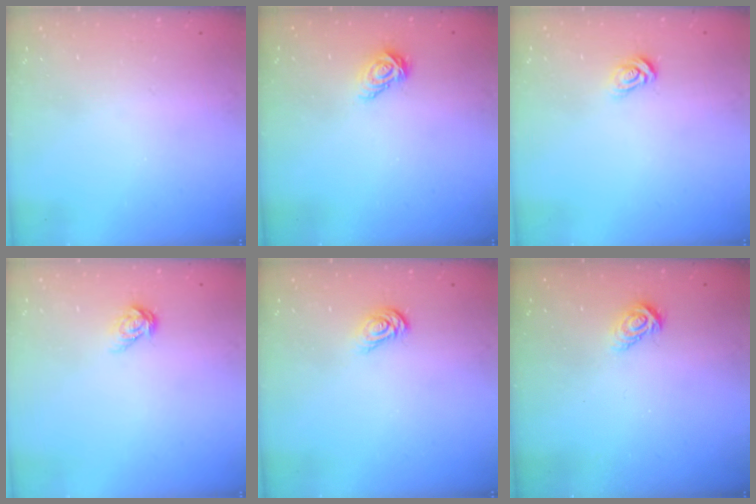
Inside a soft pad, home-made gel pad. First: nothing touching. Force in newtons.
{"total": 6.0, "press": 6.0, "slide": 0.4}
{"total": 4.9, "press": 4.9, "slide": 0.2}
{"total": 6.6, "press": 6.6, "slide": 0.4}
{"total": 6.4, "press": 6.4, "slide": 0.3}
{"total": 5.3, "press": 5.3, "slide": 0.3}